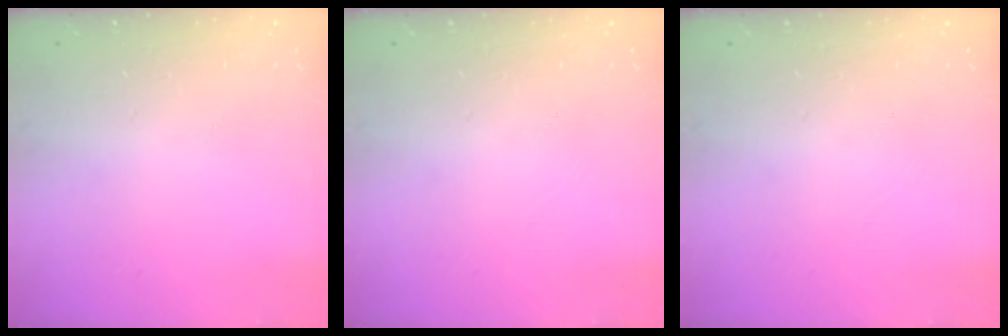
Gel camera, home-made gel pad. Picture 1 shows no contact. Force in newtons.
{"total": 0.0}
{"total": 0.0}